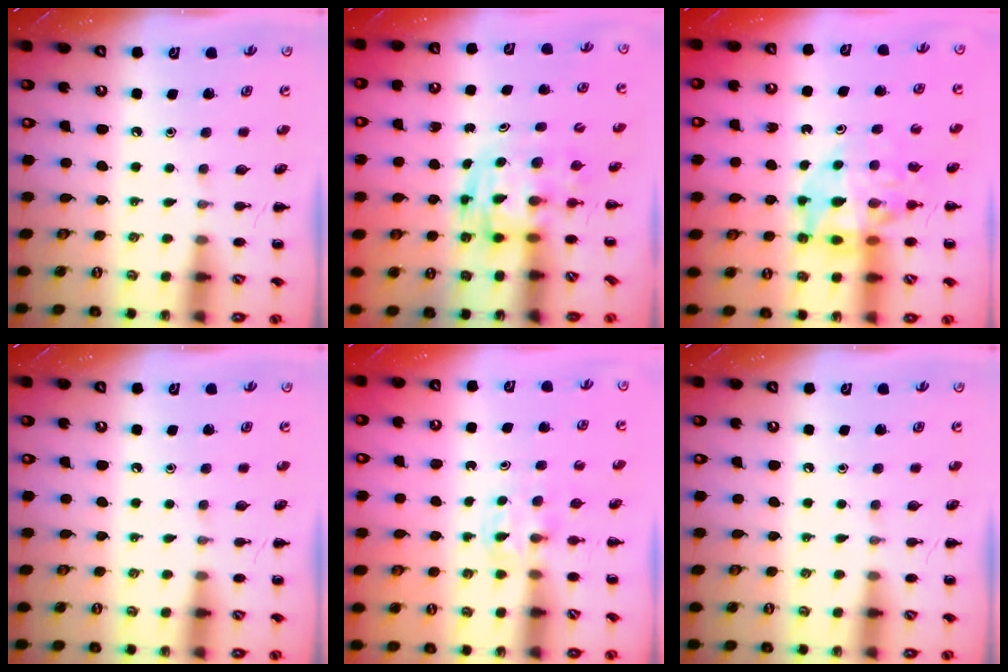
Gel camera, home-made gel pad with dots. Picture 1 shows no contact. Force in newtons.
{"total": 2.9, "press": 2.9, "slide": 0.5}
{"total": 12.1, "press": 11.5, "slide": 3.7}
{"total": 0.0}
{"total": 2.7, "press": 2.5, "slide": 1.0}
{"total": 0.0}